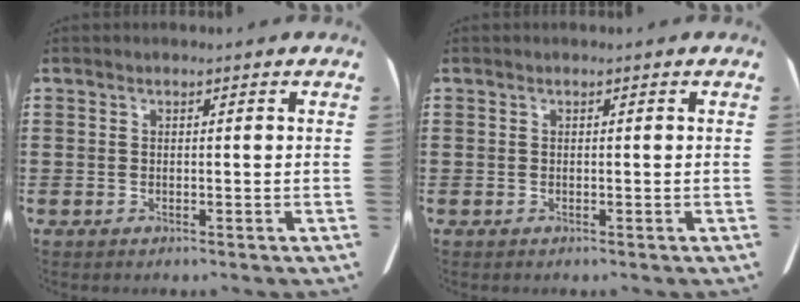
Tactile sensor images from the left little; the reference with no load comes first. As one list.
[{"total": 0.0}]